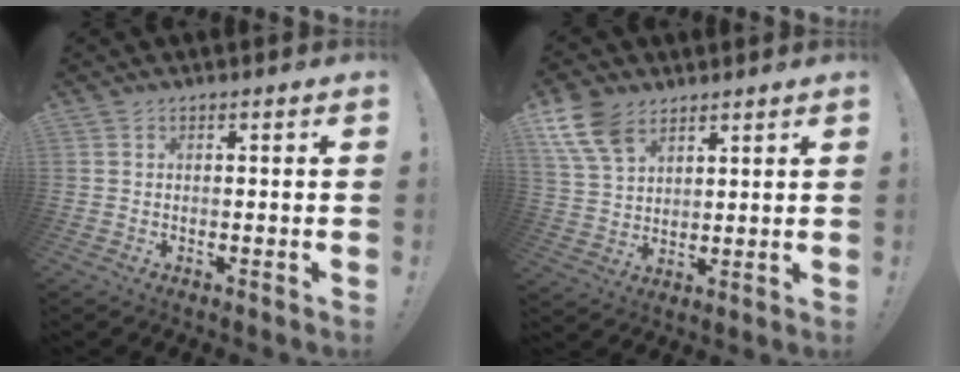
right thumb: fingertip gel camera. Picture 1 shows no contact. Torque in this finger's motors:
{"motor_torque": [0.20, 0.94, 0.15, -0.10, -0.02]}